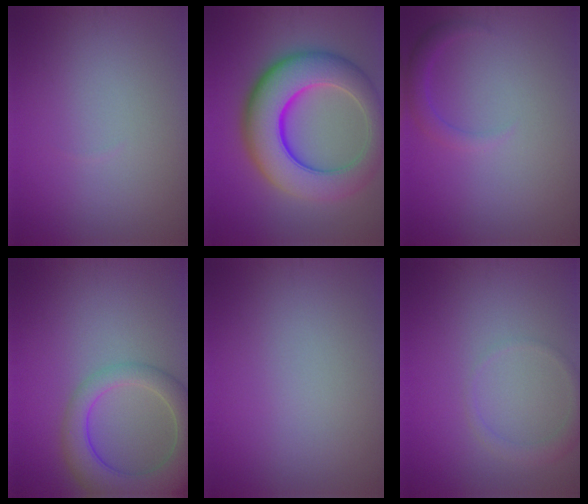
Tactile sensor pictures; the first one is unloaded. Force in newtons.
{"total": 10.4, "press": 10.4, "slide": 0.5}
{"total": 1.6, "press": 1.6, "slide": 0.1}
{"total": 7.2, "press": 7.2, "slide": 0.5}
{"total": 0.0}
{"total": 1.4, "press": 1.4, "slide": 0.0}